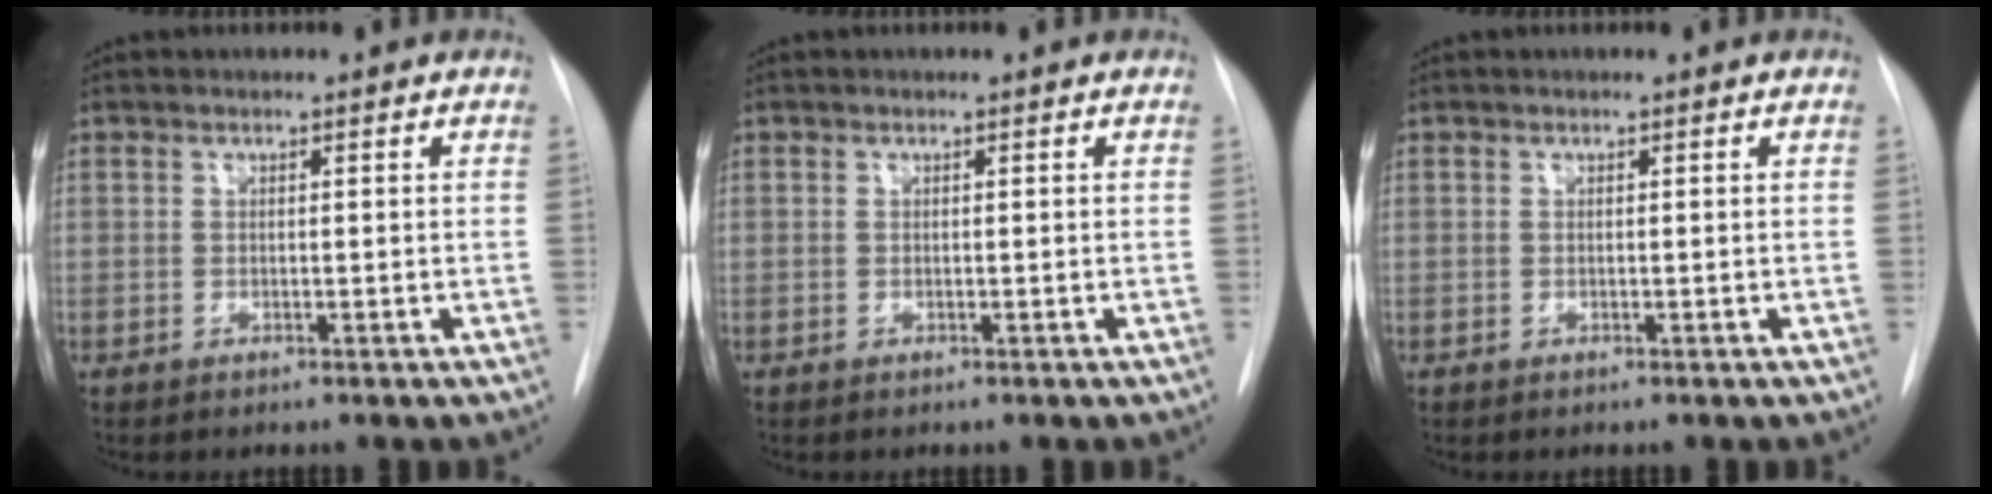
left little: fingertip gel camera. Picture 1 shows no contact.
{"total": 0.0}
{"total": 0.0}